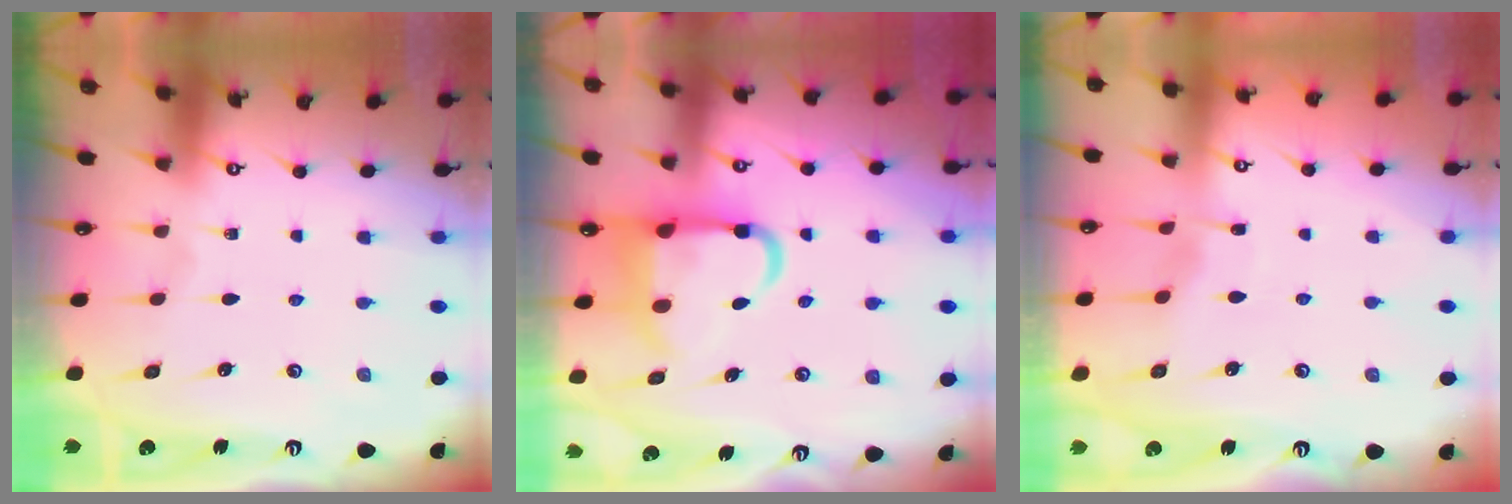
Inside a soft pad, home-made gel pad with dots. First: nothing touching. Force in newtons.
{"total": 10.7, "press": 10.6, "slide": 1.4}
{"total": 3.9, "press": 3.8, "slide": 0.5}